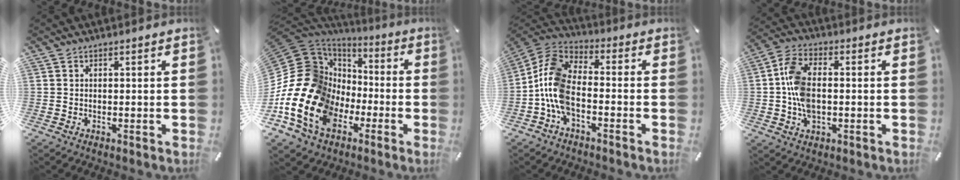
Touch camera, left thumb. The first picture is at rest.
{"total": 21.3, "force": [-5.5, 16.7, 12.0], "torque": [-0.273, -0.007, -0.077]}
{"total": 10.7, "force": [-4.3, 6.4, 7.5], "torque": [-0.181, -0.003, -0.086]}
{"total": 9.0, "force": [-0.6, 5.5, 7.1], "torque": [-0.156, 0.005, -0.012]}